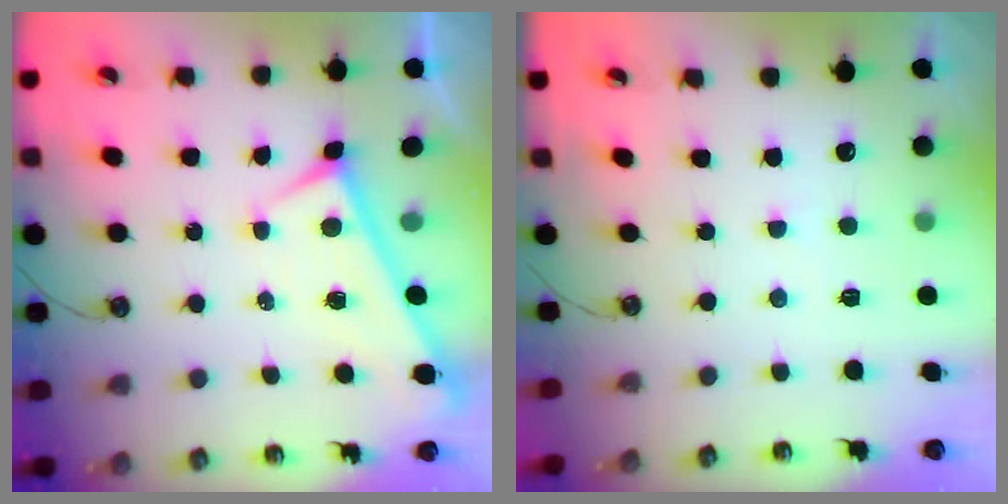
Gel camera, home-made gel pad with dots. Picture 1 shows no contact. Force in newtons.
{"total": 4.3, "press": 4.3, "slide": 0.5}